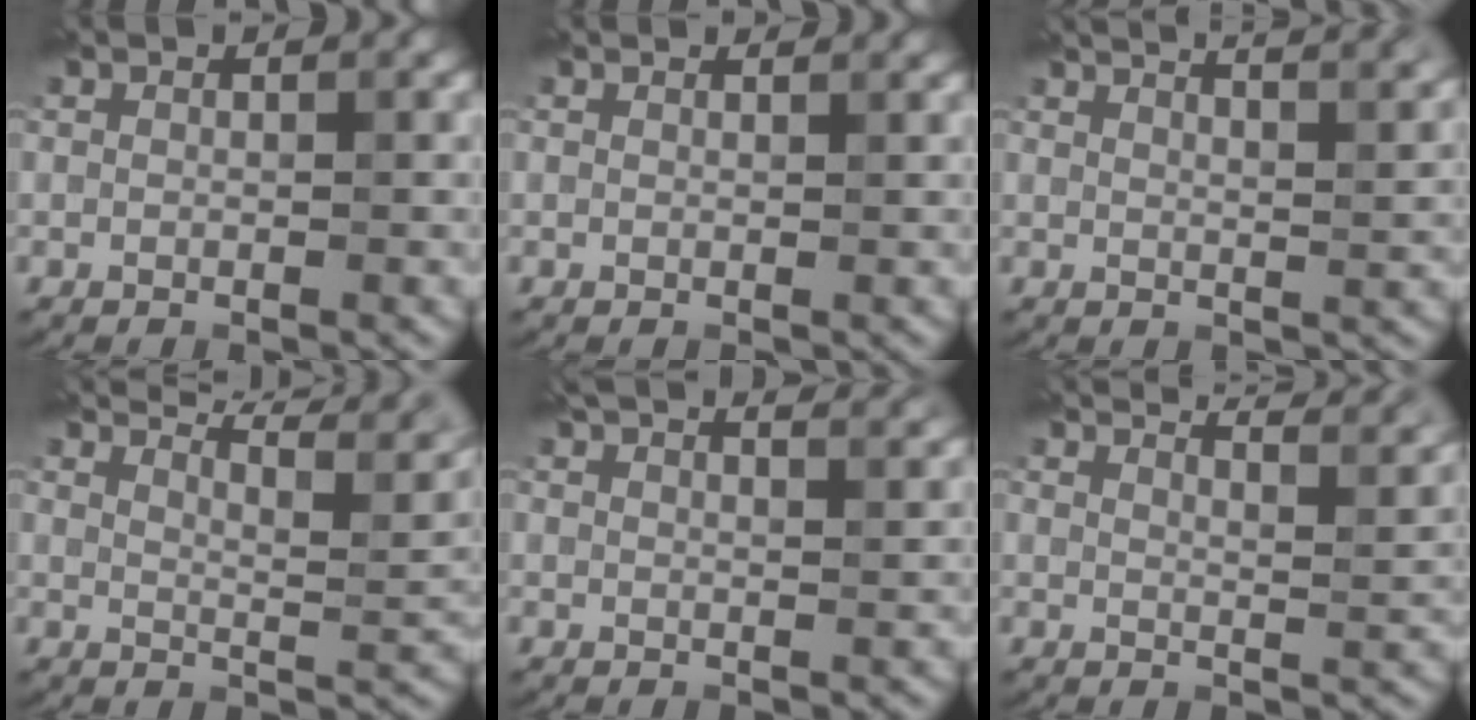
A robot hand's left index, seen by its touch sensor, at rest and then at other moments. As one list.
[{"total": 1.3, "force": [1.3, 0.1, 0.2], "torque": [-0.007, -0.003, 0.010]}, {"total": 9.8, "force": [7.3, 3.4, 5.6], "torque": [-0.033, 0.050, 0.055]}, {"total": 9.7, "force": [7.7, 2.0, 5.5], "torque": [-0.071, 0.026, 0.094]}, {"total": 7.1, "force": [5.5, 2.3, 3.8], "torque": [-0.020, 0.044, 0.040]}, {"total": 9.7, "force": [7.9, 2.4, 5.1], "torque": [-0.044, 0.031, 0.067]}]